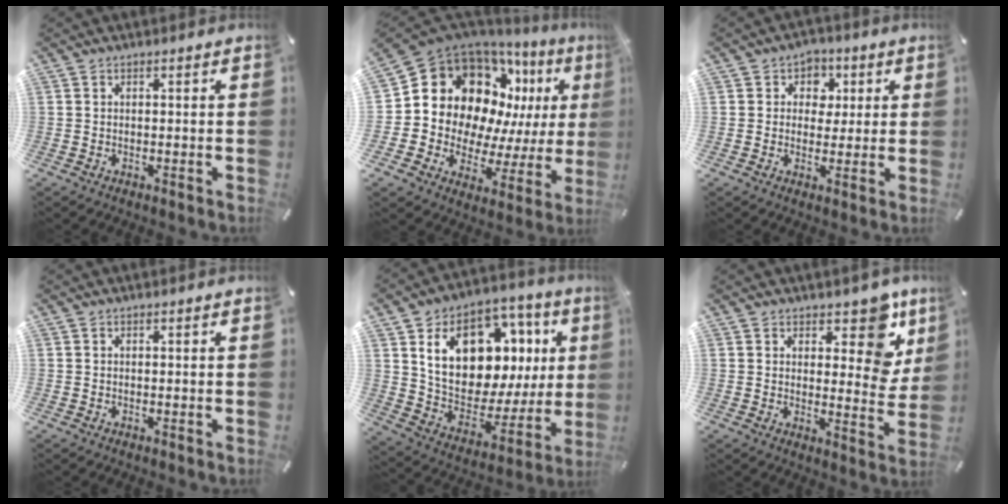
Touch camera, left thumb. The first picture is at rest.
{"total": 16.2, "force": [6.3, 12.8, 7.6], "torque": [-0.130, -0.070, 0.125]}
{"total": 5.6, "force": [0.6, 5.3, 1.9], "torque": [-0.020, 0.003, 0.003]}
{"total": 0.0}
{"total": 21.1, "force": [8.4, 13.8, 13.5], "torque": [-0.204, -0.046, 0.151]}
{"total": 11.8, "force": [7.0, 6.0, 7.3], "torque": [-0.062, -0.057, 0.118]}